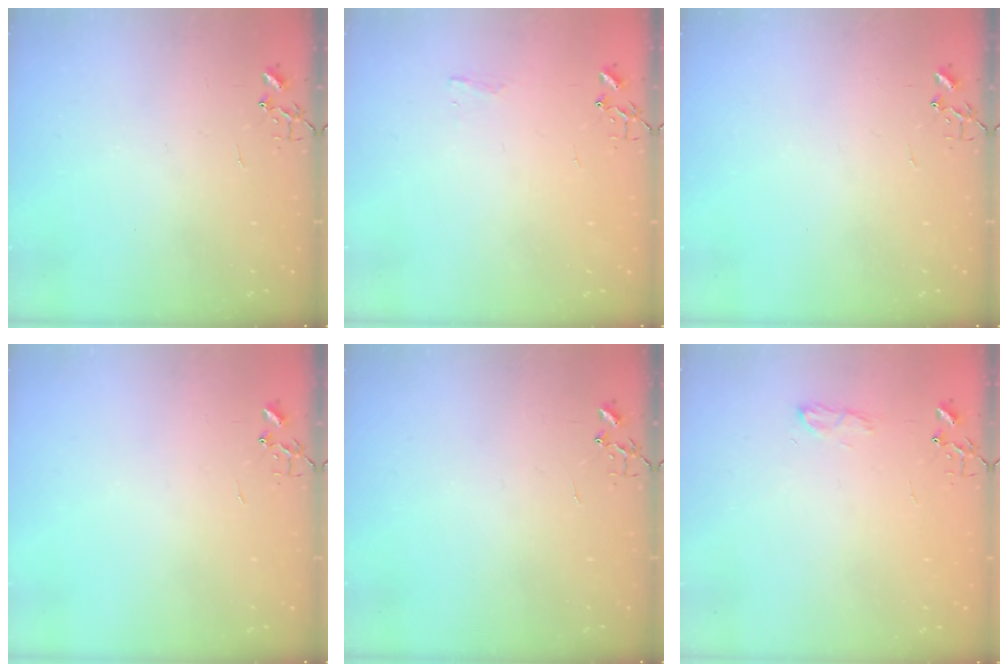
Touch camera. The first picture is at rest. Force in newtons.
{"total": 3.7, "press": 3.6, "slide": 0.6}
{"total": 0.0}
{"total": 0.0}
{"total": 0.0}
{"total": 7.9, "press": 7.8, "slide": 0.9}